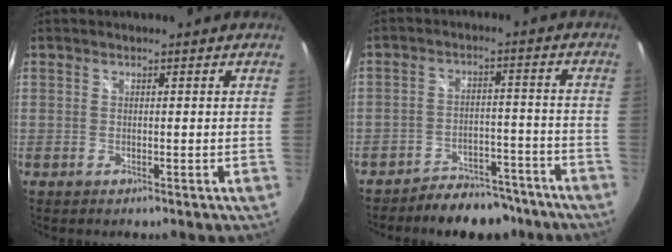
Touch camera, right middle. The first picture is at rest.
{"total": 10.3, "force": [-9.0, 4.1, 2.8], "torque": [-0.057, 0.019, -0.113]}